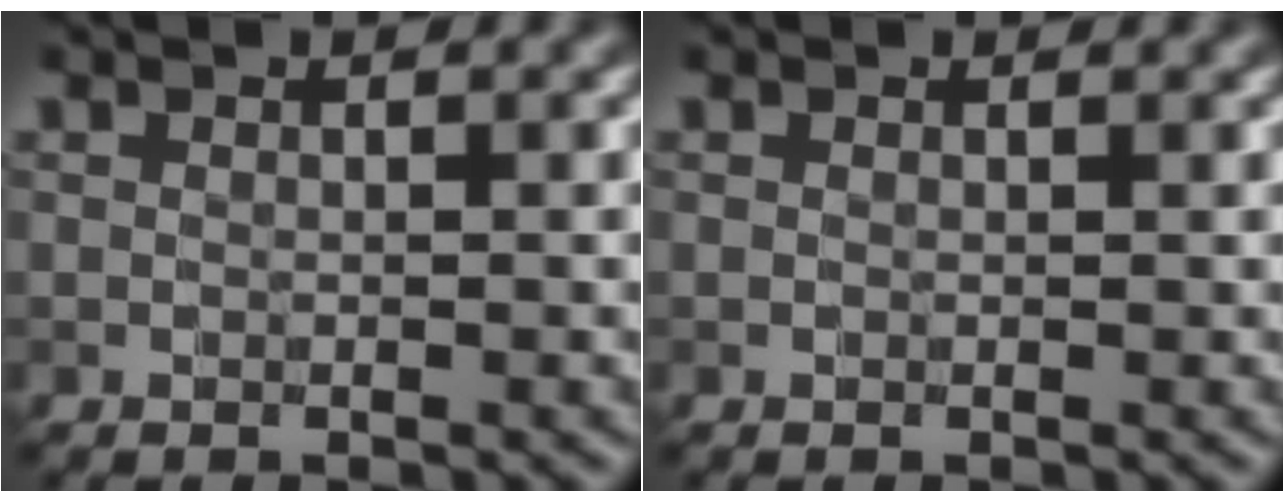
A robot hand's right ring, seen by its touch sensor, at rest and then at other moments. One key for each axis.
{"total": 0.0}